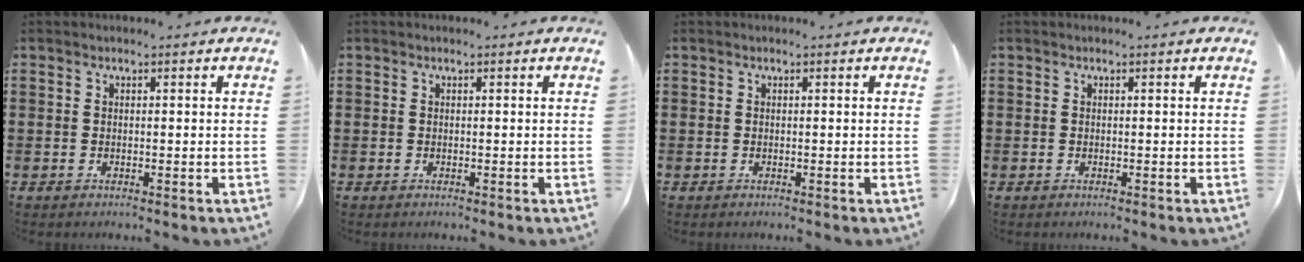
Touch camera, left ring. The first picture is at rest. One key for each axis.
{"total": 0.0}
{"total": 0.0}
{"total": 0.0}